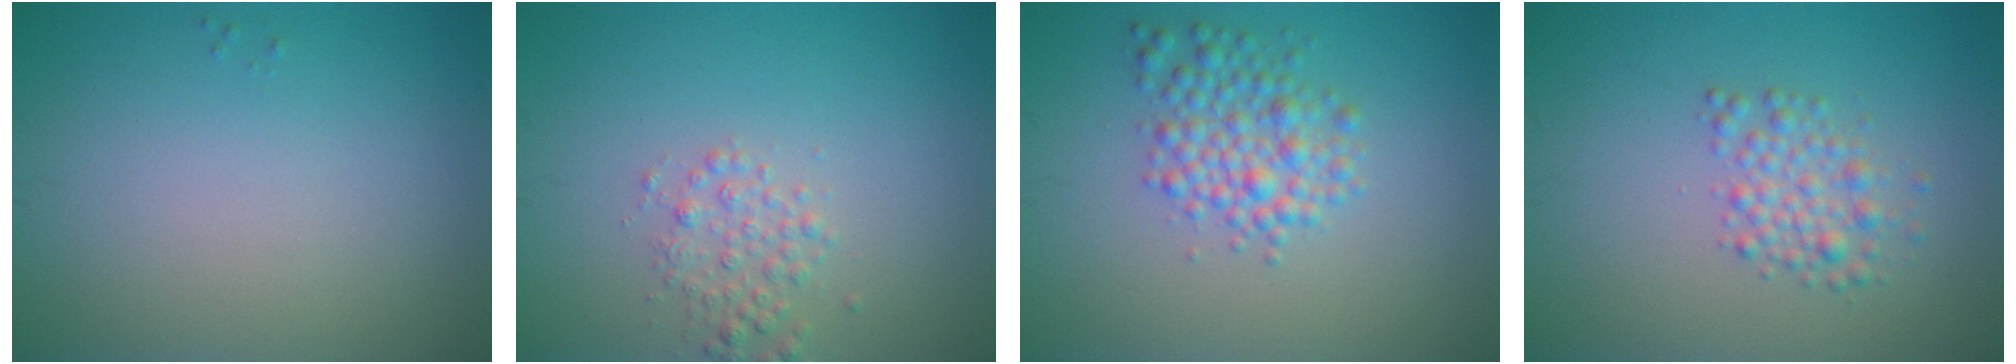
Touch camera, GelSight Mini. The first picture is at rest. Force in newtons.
{"total": 2.0, "press": 2.0, "slide": 0.1}
{"total": 3.5, "press": 3.5, "slide": 0.1}
{"total": 2.4, "press": 2.4, "slide": 0.1}